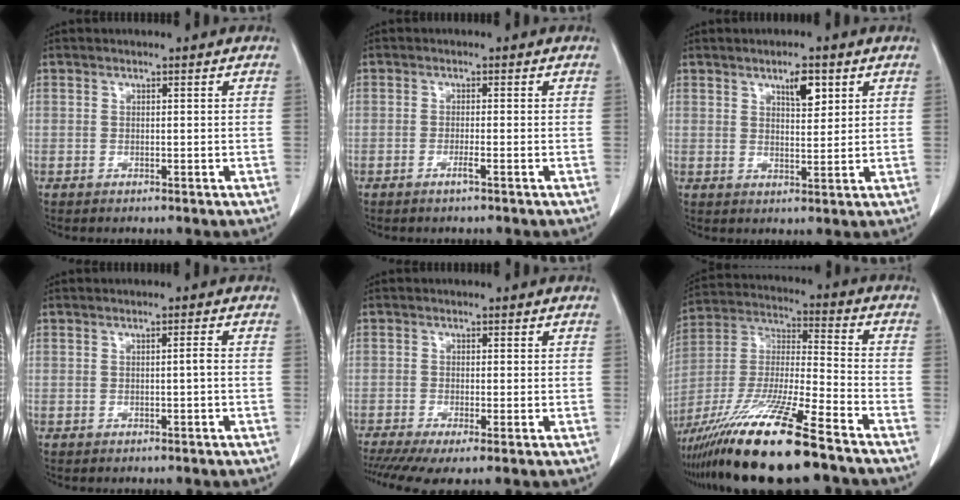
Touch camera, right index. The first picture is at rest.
{"total": 1.4, "force": [-0.8, -0.2, 1.1], "torque": [-0.023, -0.001, -0.016]}
{"total": 4.2, "force": [2.3, 1.4, 3.2], "torque": [-0.053, -0.002, 0.039]}
{"total": 0.8, "force": [-0.1, -0.1, 0.8], "torque": [-0.012, 0.000, -0.002]}
{"total": 6.5, "force": [-4.0, 1.3, 4.9], "torque": [-0.084, -0.013, -0.071]}
{"total": 19.2, "force": [-13.8, 0.5, 13.2], "torque": [-0.291, -0.044, -0.260]}